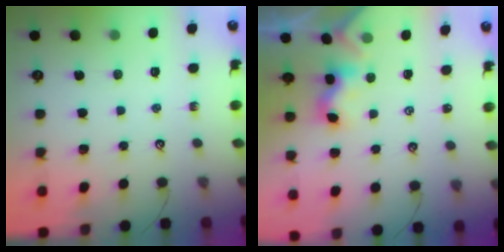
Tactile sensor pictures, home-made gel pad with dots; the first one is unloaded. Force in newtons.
{"total": 2.2, "press": 2.2, "slide": 0.3}